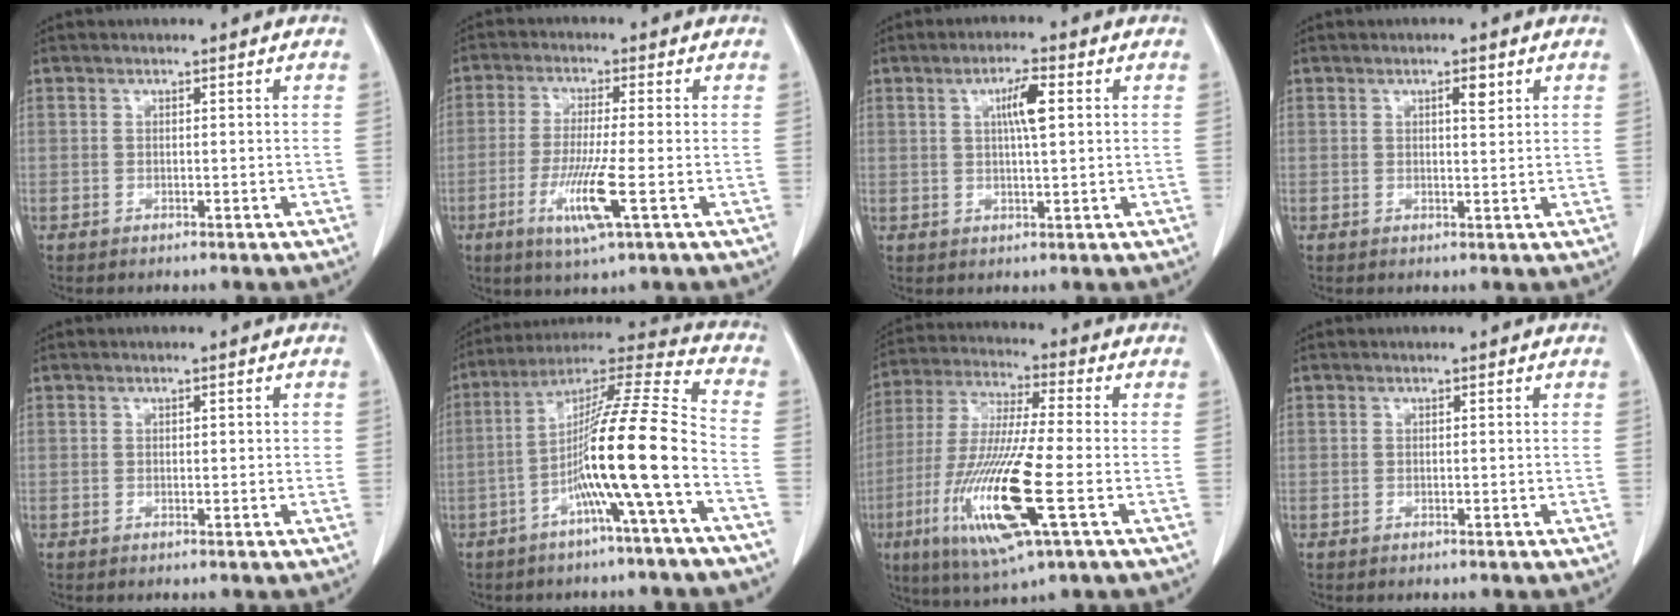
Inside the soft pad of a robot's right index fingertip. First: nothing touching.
{"total": 8.3, "force": [-2.9, -0.2, 7.8], "torque": [-0.153, -0.023, -0.055]}
{"total": 4.7, "force": [1.3, 0.5, 4.4], "torque": [-0.079, 0.002, 0.022]}
{"total": 2.0, "force": [1.0, 0.5, 1.7], "torque": [-0.027, -0.003, 0.014]}
{"total": 1.1, "force": [0.2, 0.5, 1.0], "torque": [-0.012, 0.001, 0.003]}
{"total": 15.4, "force": [-5.2, -1.2, 14.4], "torque": [-0.250, 0.014, -0.098]}
{"total": 17.3, "force": [-5.4, 1.3, 16.4], "torque": [-0.343, -0.027, -0.098]}
{"total": 0.0}